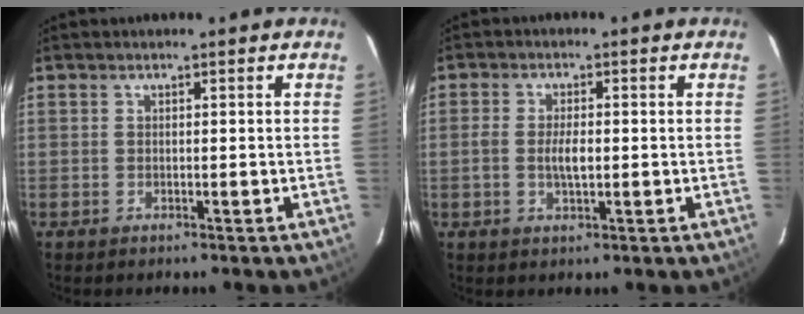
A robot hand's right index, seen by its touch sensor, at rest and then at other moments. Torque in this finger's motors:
{"motor_torque": [0.10, 0.00, 0.32, 0.10]}